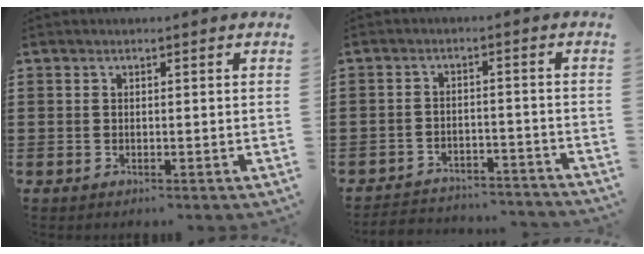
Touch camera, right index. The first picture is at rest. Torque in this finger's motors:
{"motor_torque": [-1.62, 0.15, -0.15, -0.21]}